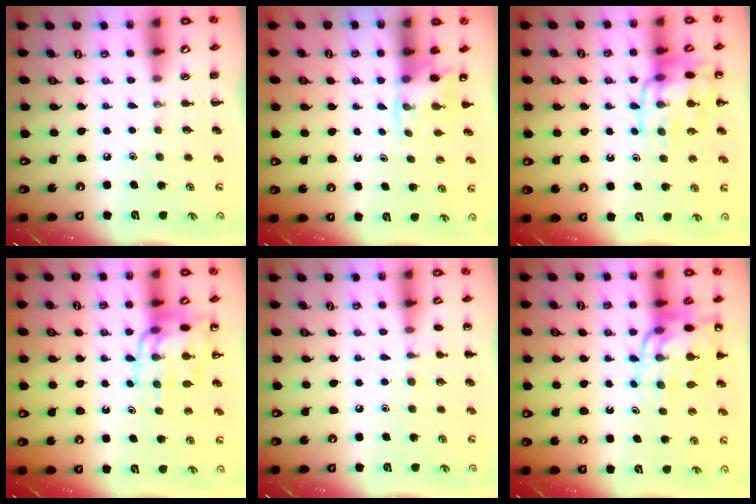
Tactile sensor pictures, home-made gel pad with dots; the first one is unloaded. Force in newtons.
{"total": 3.6, "press": 3.4, "slide": 1.3}
{"total": 15.4, "press": 15.3, "slide": 2.0}
{"total": 13.3, "press": 13.1, "slide": 2.7}
{"total": 5.9, "press": 5.6, "slide": 1.8}
{"total": 13.8, "press": 13.4, "slide": 3.4}